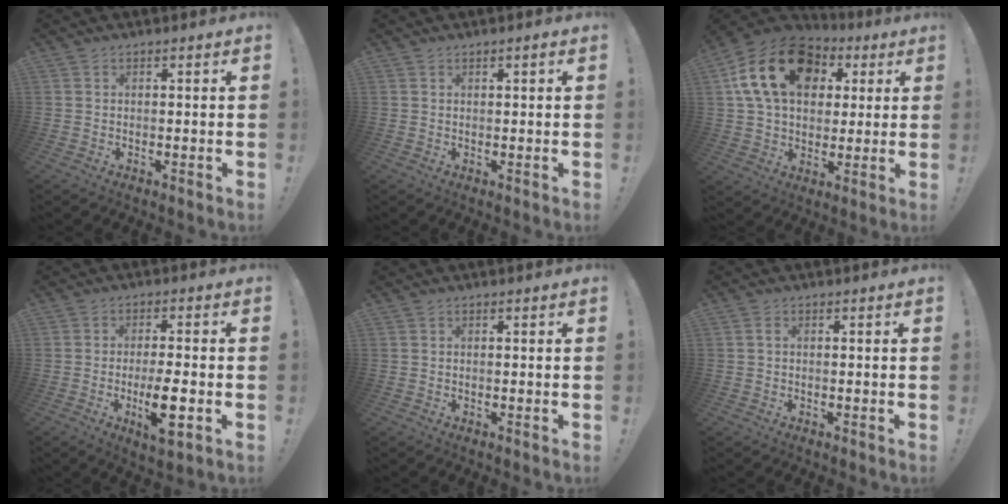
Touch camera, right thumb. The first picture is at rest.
{"total": 0.9, "force": [0.5, 0.1, 0.7], "torque": [-0.007, -0.001, 0.007]}
{"total": 20.3, "force": [6.7, 14.1, 13.0], "torque": [-0.213, -0.004, 0.122]}
{"total": 9.4, "force": [-3.1, 2.2, 8.6], "torque": [-0.158, -0.003, -0.055]}
{"total": 0.0}
{"total": 0.9, "force": [-0.4, 0.7, 0.4], "torque": [-0.009, 0.003, -0.008]}